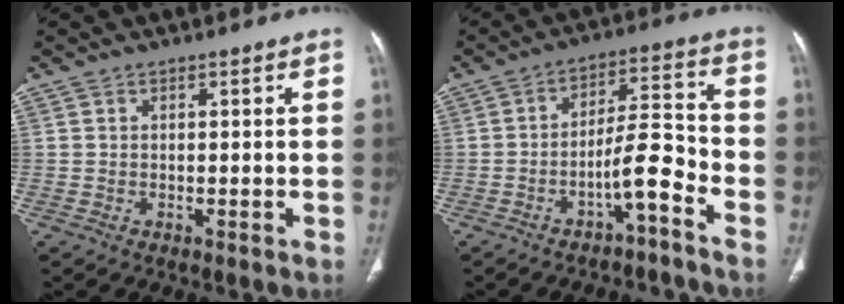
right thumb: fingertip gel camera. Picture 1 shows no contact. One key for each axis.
{"total": 8.1, "fx": -4.7, "fy": 1.6, "fz": 6.4, "tx": -0.108, "ty": 0.063, "tz": -0.078}